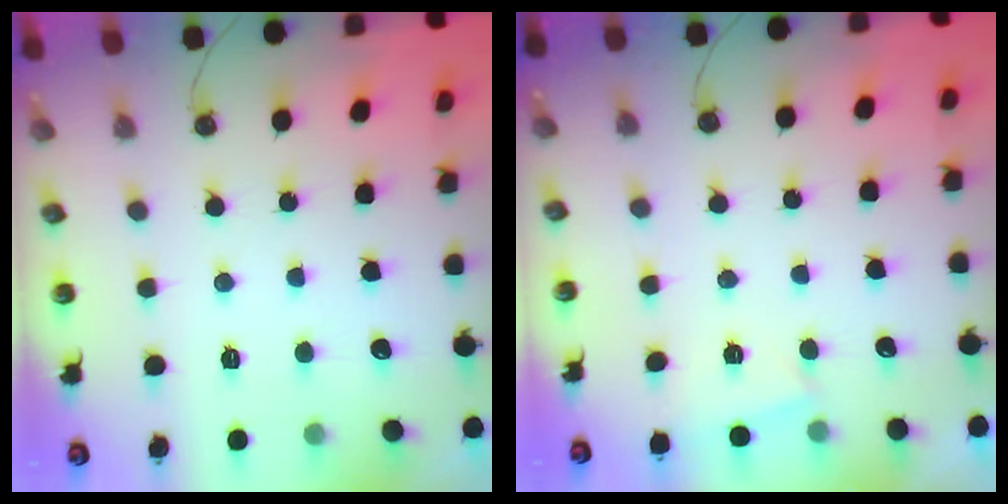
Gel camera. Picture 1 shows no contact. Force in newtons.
{"total": 1.5, "press": 1.4, "slide": 0.4}